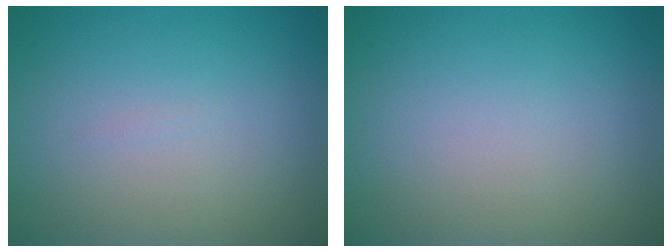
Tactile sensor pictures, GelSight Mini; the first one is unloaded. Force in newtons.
{"total": 0.0}